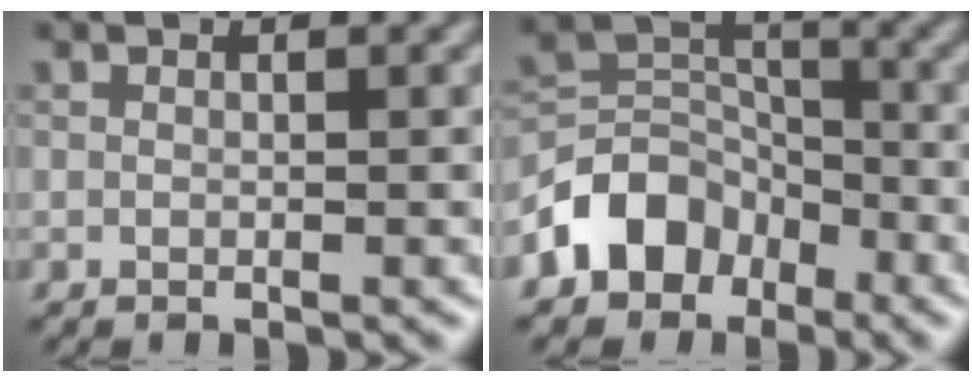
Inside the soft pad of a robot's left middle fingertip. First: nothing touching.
{"total": 5.4, "force": [-3.2, 4.0, 1.9], "torque": [-0.020, 0.006, -0.067]}